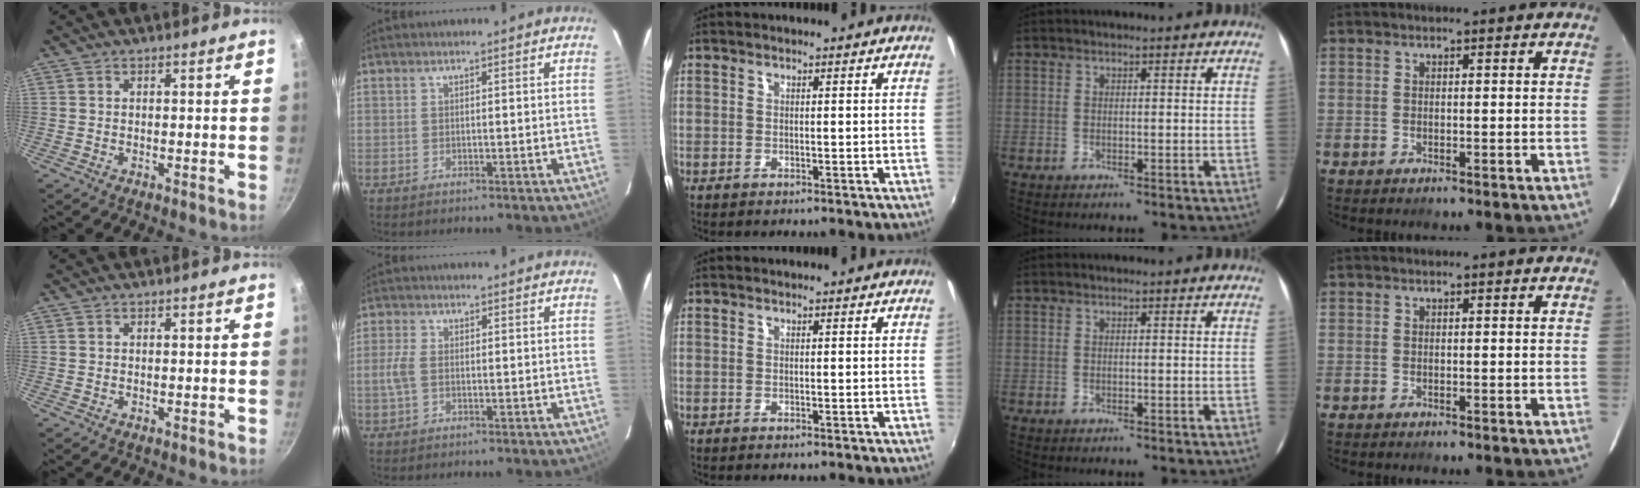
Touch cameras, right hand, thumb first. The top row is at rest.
{"index": {"total": 3.2, "force": [-0.5, 1.8, 2.6], "torque": [-0.066, 0.003, -0.009]}}